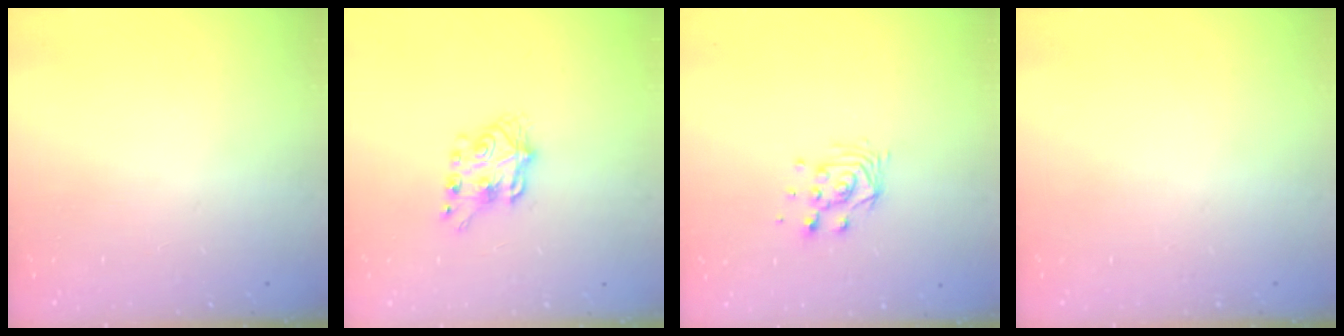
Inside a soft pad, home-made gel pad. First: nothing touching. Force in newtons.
{"total": 6.9, "press": 6.9, "slide": 0.3}
{"total": 6.2, "press": 6.2, "slide": 0.1}
{"total": 0.0}